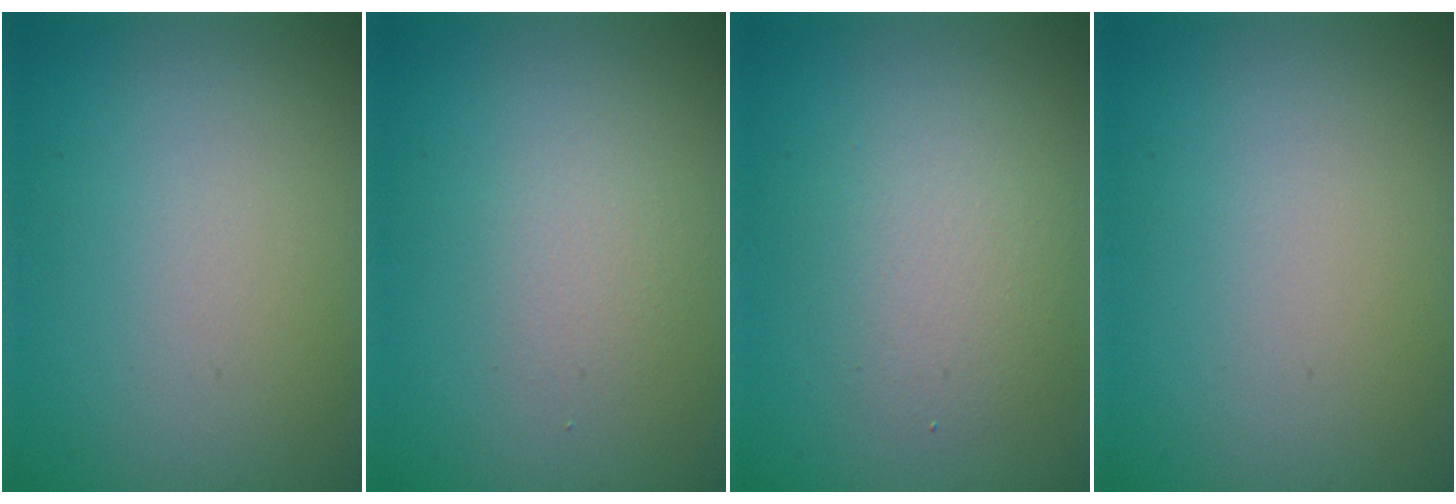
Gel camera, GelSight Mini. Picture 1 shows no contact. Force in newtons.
{"total": 1.4, "press": 1.4, "slide": 0.0}
{"total": 3.1, "press": 3.1, "slide": 0.1}
{"total": 0.0}